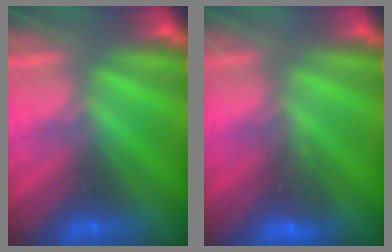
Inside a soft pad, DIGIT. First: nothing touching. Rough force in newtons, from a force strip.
{"total": 3.2}